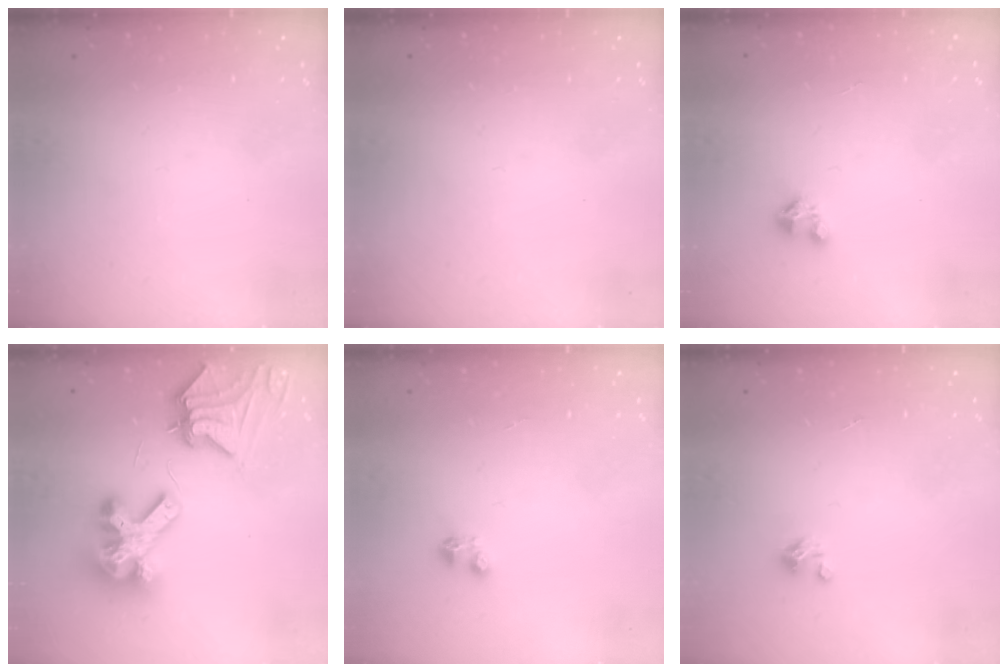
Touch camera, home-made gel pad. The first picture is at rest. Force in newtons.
{"total": 0.0}
{"total": 1.6, "press": 1.6, "slide": 0.1}
{"total": 12.4, "press": 12.3, "slide": 1.4}
{"total": 2.8, "press": 2.8, "slide": 0.4}
{"total": 1.5, "press": 1.5, "slide": 0.1}